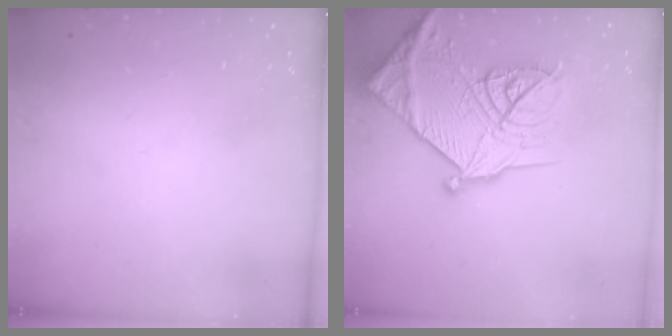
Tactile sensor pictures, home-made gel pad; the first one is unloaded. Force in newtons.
{"total": 30.3, "press": 30.1, "slide": 3.2}